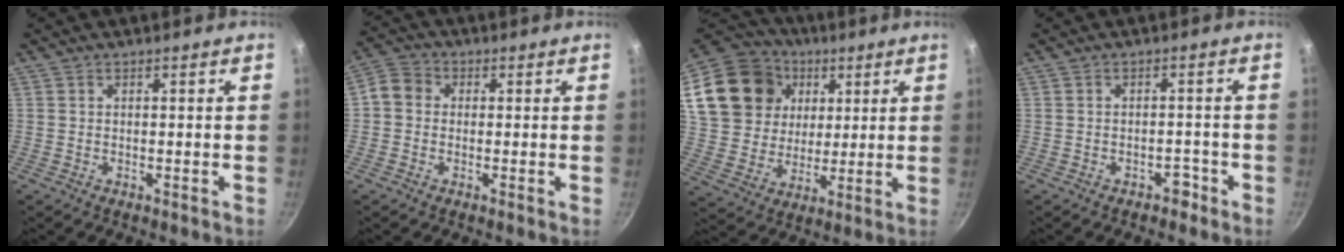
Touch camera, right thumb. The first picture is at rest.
{"total": 4.7, "force": [0.0, 4.2, 2.2], "torque": [-0.028, 0.011, -0.020]}
{"total": 22.4, "force": [7.2, 18.4, 10.7], "torque": [-0.193, 0.013, 0.138]}
{"total": 2.2, "force": [-1.5, 1.4, 0.8], "torque": [0.009, 0.025, -0.010]}